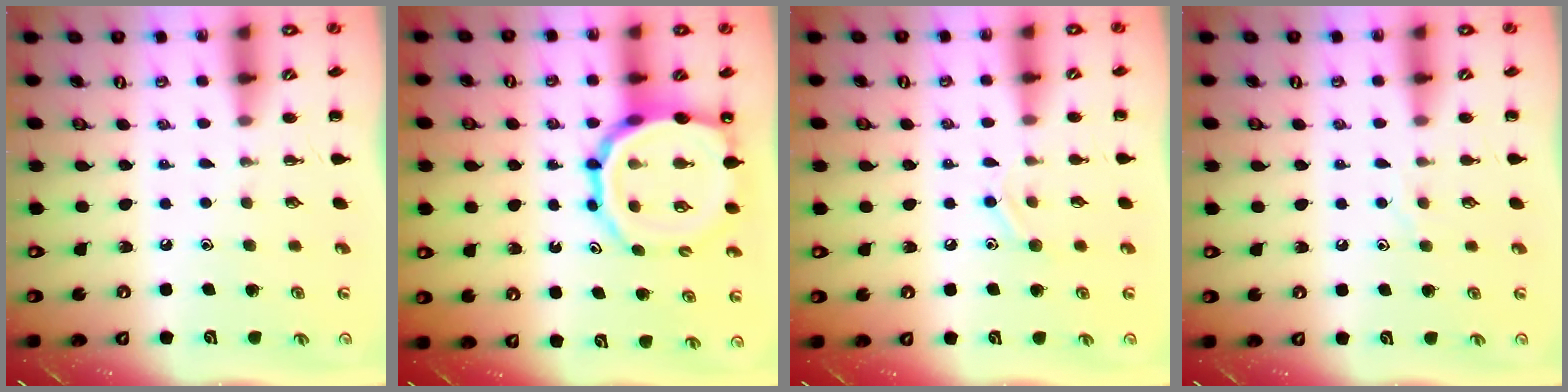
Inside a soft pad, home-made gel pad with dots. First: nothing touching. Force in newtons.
{"total": 16.2, "press": 15.9, "slide": 3.2}
{"total": 7.3, "press": 7.1, "slide": 1.4}
{"total": 5.2, "press": 5.2, "slide": 0.9}